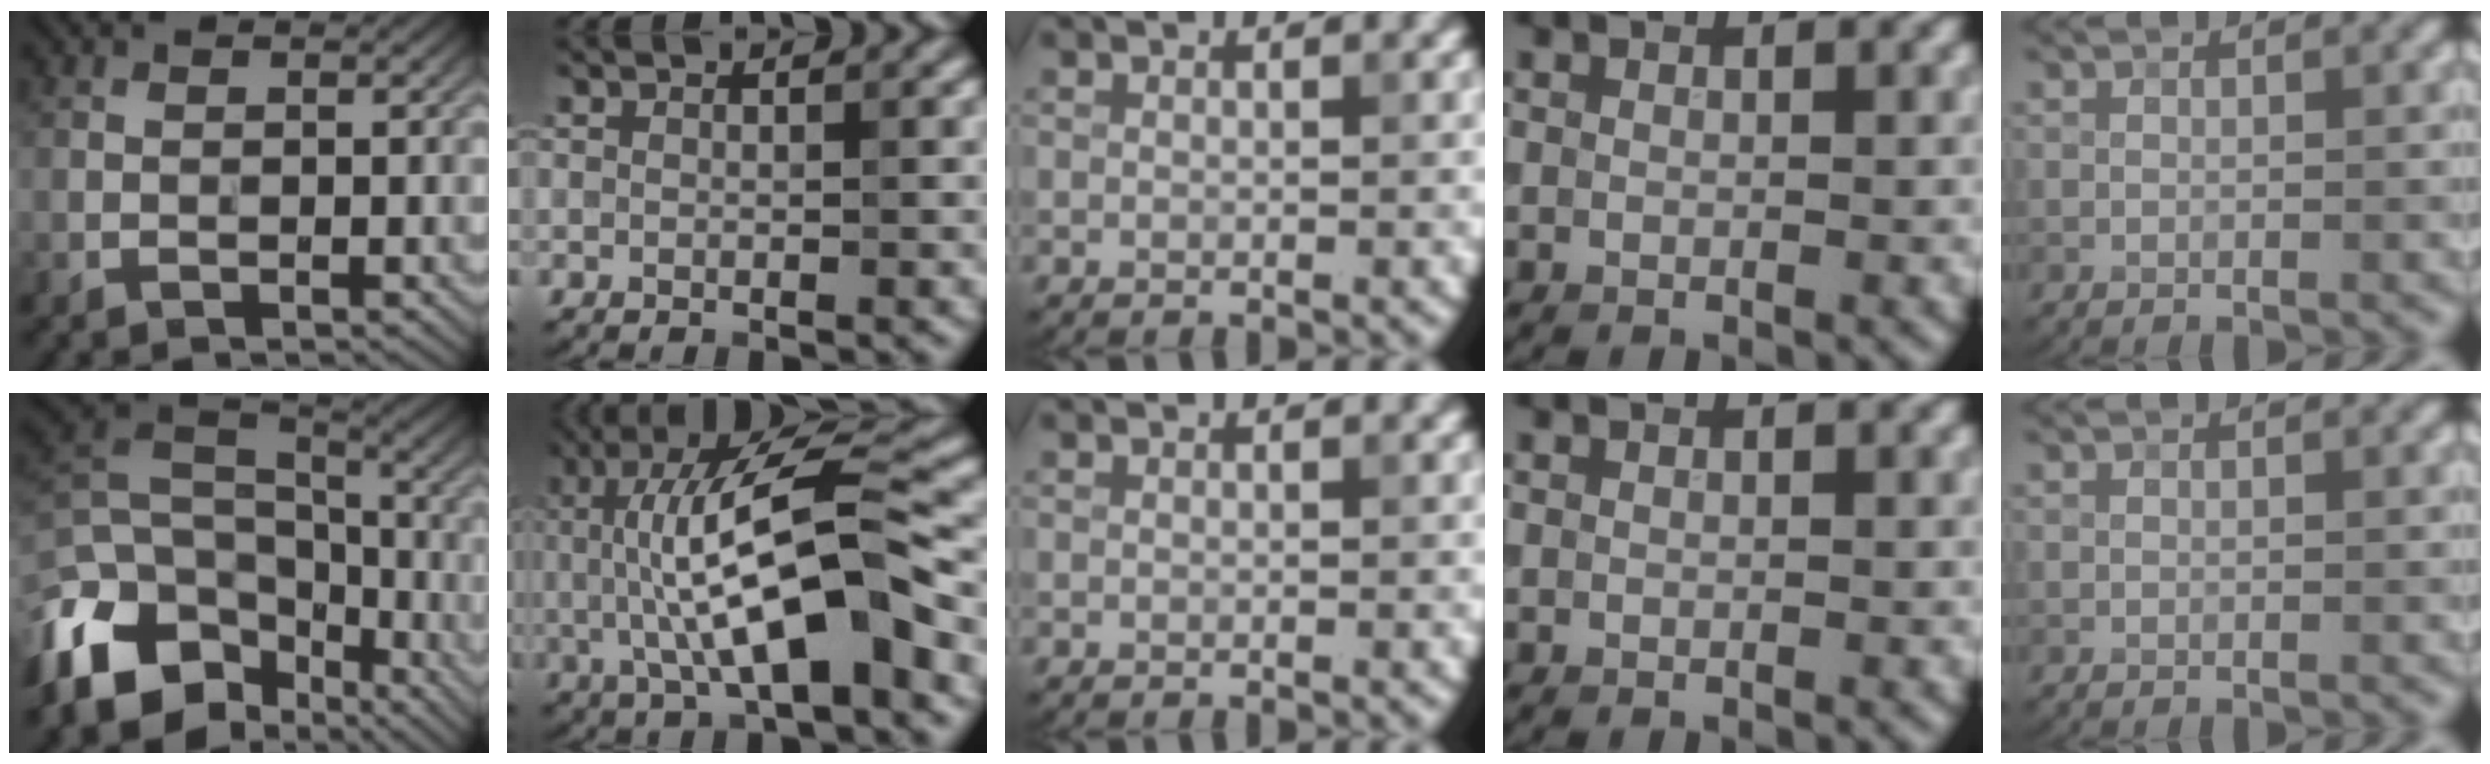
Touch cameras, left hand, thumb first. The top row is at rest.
{"thumb": {"total": 15.1, "force": [-7.7, 9.9, 8.3], "torque": [-0.213, -0.024, -0.139]}, "index": {"total": 11.0, "force": [-0.6, 3.1, 10.6], "torque": [-0.176, 0.013, -0.012]}}